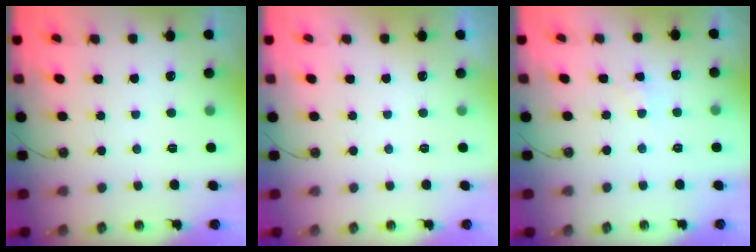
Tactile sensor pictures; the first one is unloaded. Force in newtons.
{"total": 0.0}
{"total": 4.6, "press": 4.6, "slide": 0.6}